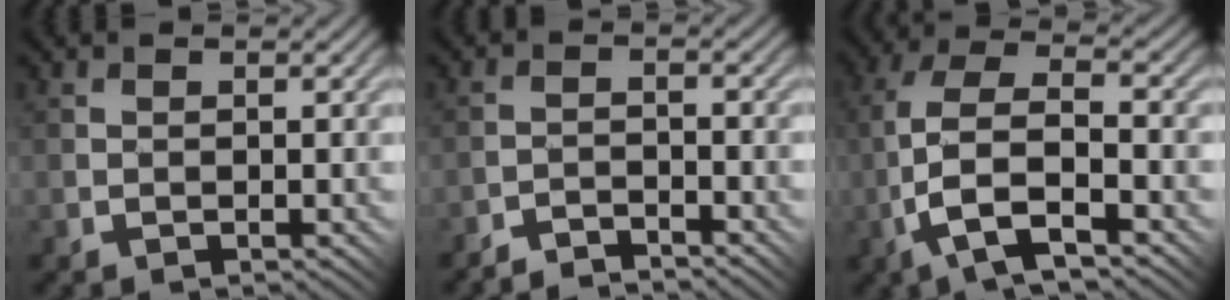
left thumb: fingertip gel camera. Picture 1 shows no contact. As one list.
[{"total": 2.8, "force": [-2.8, -0.2, 0.2], "torque": [0.001, 0.013, -0.058]}, {"total": 9.6, "force": [-3.5, 3.9, 8.0], "torque": [-0.177, 0.014, -0.069]}]